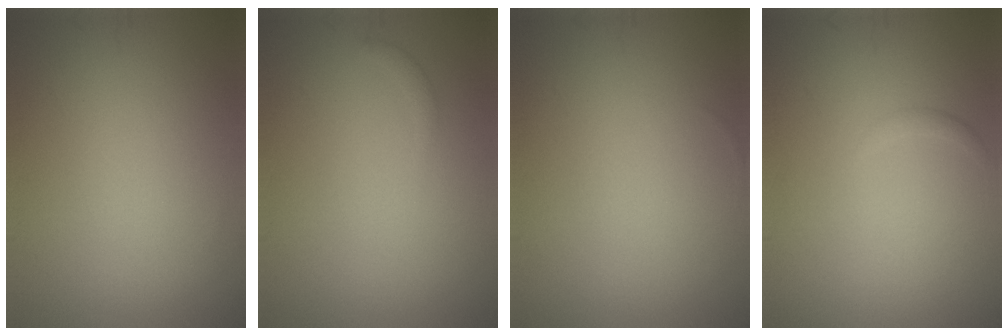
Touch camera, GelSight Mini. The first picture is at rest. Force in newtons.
{"total": 0.6, "press": 0.6, "slide": 0.0}
{"total": 0.0}
{"total": 0.5, "press": 0.5, "slide": 0.0}